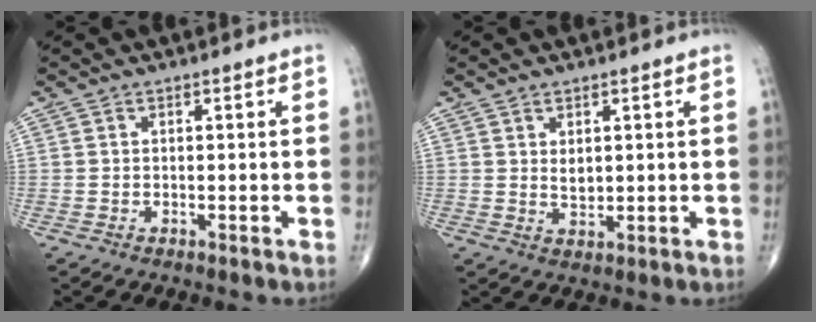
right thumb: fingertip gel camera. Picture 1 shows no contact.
{"total": 2.3, "force": [0.7, 1.4, 1.8], "torque": [-0.023, -0.012, 0.016]}